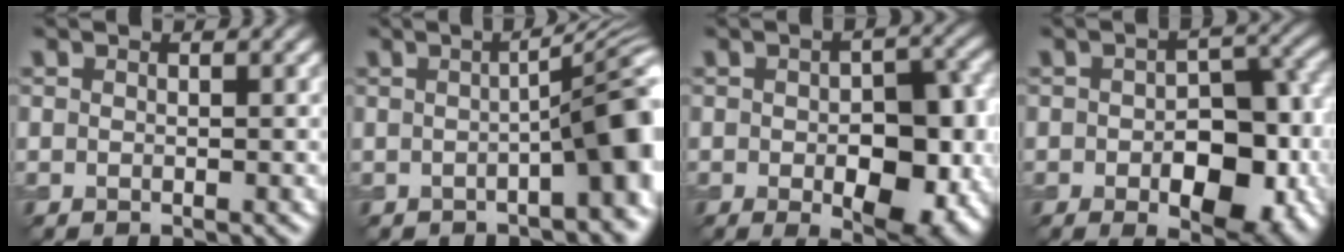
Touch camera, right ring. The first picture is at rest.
{"total": 9.1, "force": [-0.9, 2.6, 8.7], "torque": [-0.081, 0.018, -0.005]}
{"total": 7.5, "force": [-1.4, 3.8, 6.4], "torque": [-0.088, -0.004, -0.008]}
{"total": 8.9, "force": [-2.1, 5.0, 7.1], "torque": [-0.095, 0.000, -0.020]}